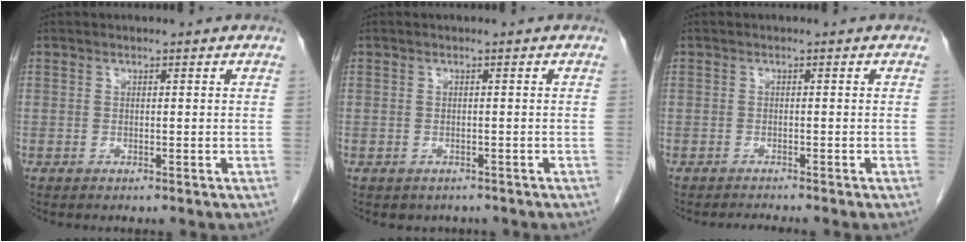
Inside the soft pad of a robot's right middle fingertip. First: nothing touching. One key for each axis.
{"total": 1.9, "fx": -1.6, "fy": 1.1, "fz": 0.3, "tx": -0.008, "ty": -0.001, "tz": -0.018}
{"total": 1.5, "fx": -1.3, "fy": -0.6, "fz": 0.2, "tx": -0.011, "ty": -0.008, "tz": -0.021}